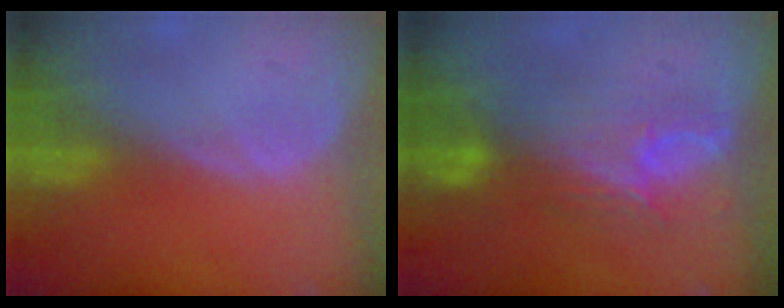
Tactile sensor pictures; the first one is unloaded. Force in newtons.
{"total": 7.7, "press": 7.5, "slide": 1.7}